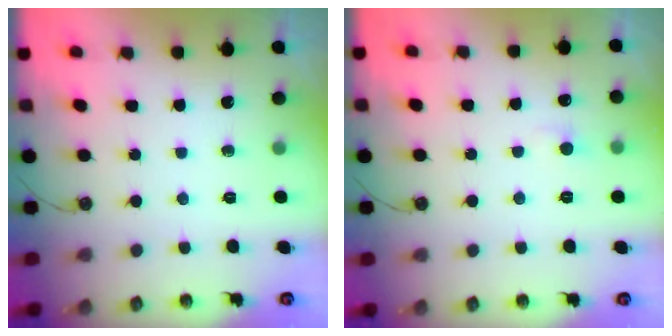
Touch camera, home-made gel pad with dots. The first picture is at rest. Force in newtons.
{"total": 0.8, "press": 0.4, "slide": 0.7}